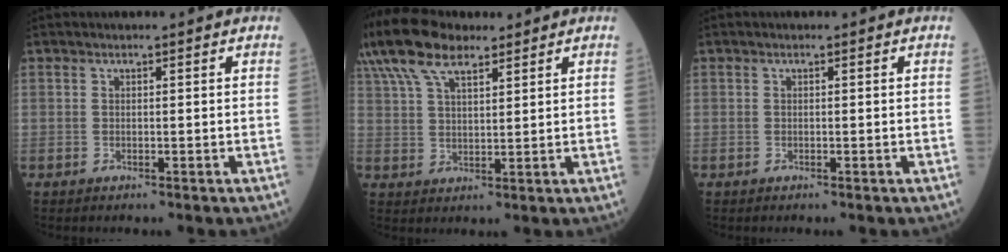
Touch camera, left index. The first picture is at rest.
{"total": 13.6, "force": [9.5, 5.5, 8.0], "torque": [-0.191, 0.043, 0.178]}
{"total": 0.0}